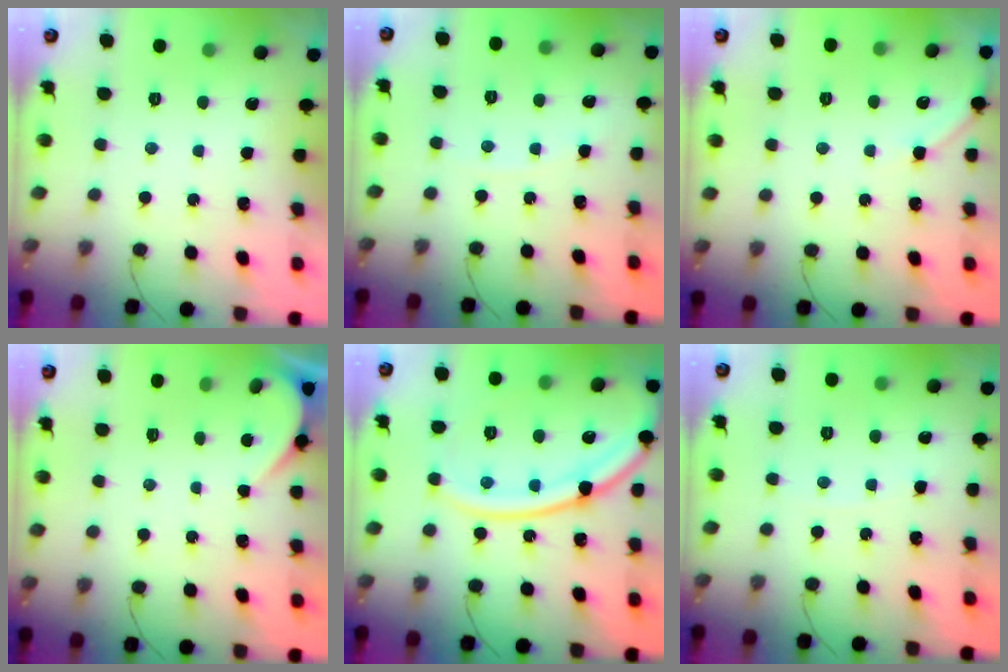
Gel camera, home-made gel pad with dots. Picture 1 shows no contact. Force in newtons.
{"total": 2.6, "press": 2.6, "slide": 0.2}
{"total": 4.4, "press": 4.3, "slide": 0.5}
{"total": 2.7, "press": 2.7, "slide": 0.3}
{"total": 18.8, "press": 18.7, "slide": 1.6}
{"total": 2.3, "press": 2.3, "slide": 0.3}